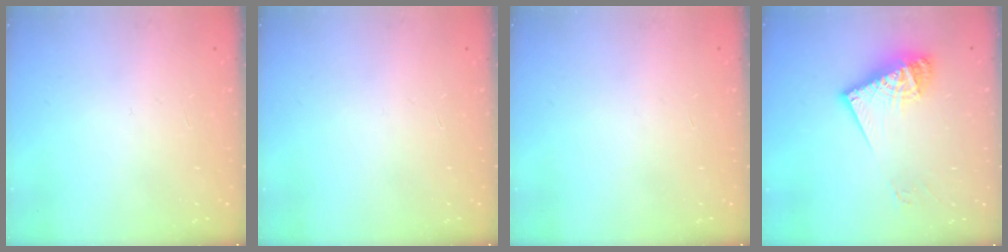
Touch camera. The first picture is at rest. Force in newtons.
{"total": 0.0}
{"total": 0.0}
{"total": 14.3, "press": 14.1, "slide": 1.7}